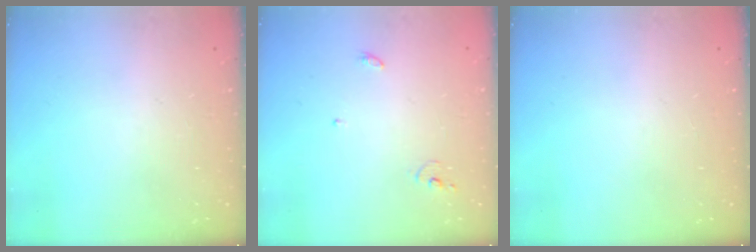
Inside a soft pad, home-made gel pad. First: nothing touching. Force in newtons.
{"total": 3.8, "press": 3.7, "slide": 0.2}
{"total": 0.0}